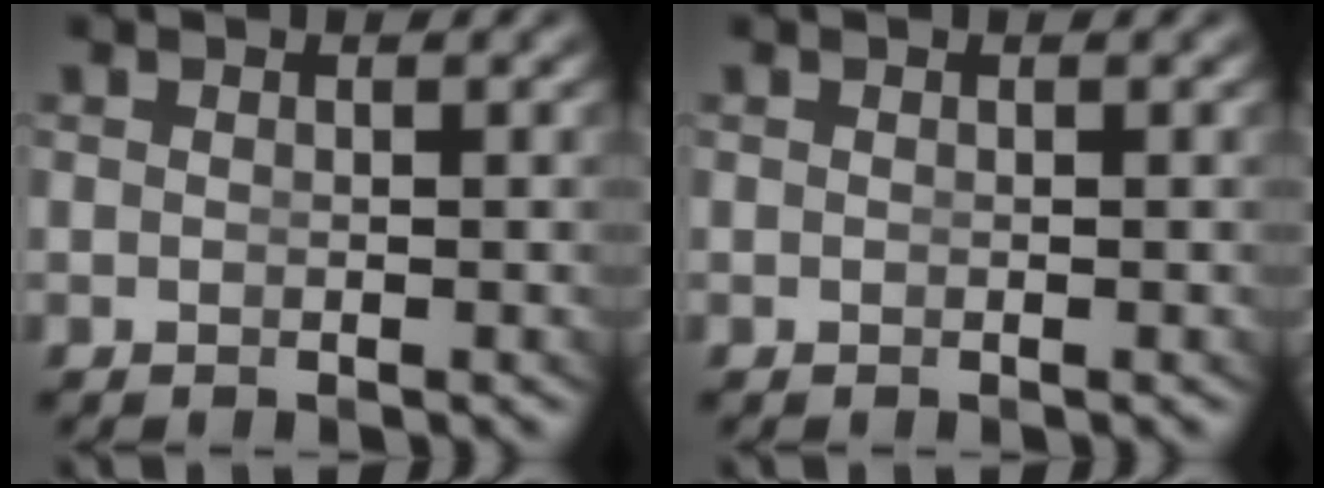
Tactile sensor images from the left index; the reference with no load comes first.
{"total": 0.0}